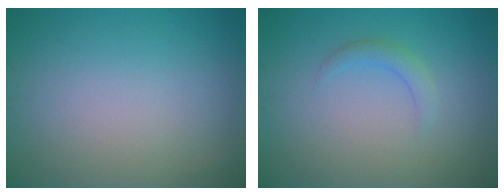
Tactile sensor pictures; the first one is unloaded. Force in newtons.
{"total": 1.4, "press": 1.4, "slide": 0.0}